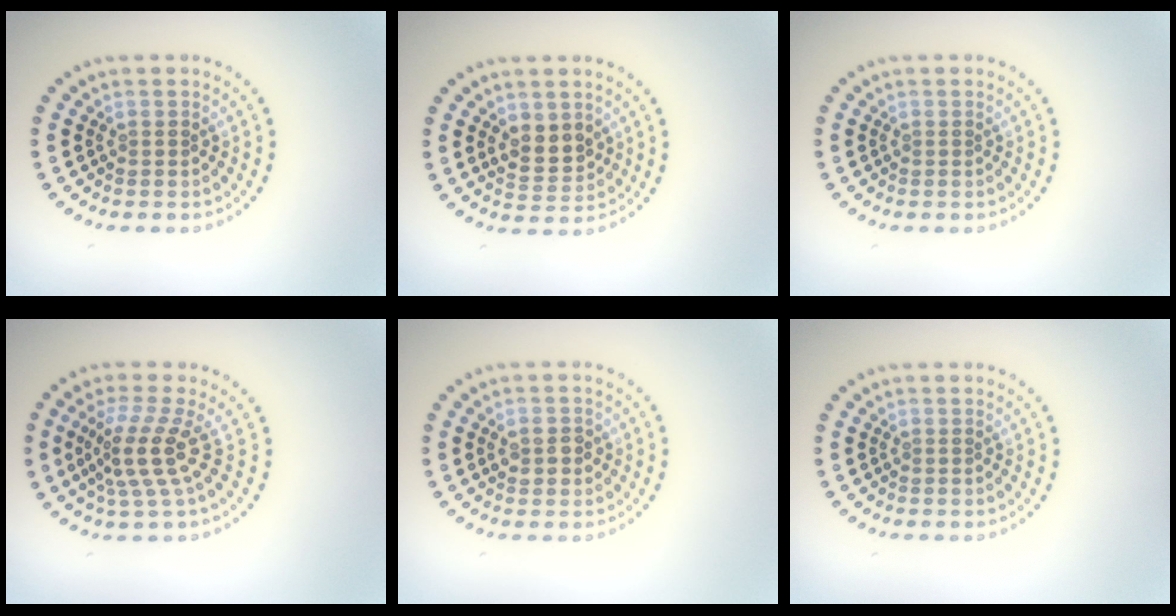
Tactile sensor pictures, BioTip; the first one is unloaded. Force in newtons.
{"total": 2.7, "press": 2.6, "slide": 0.8}
{"total": 0.0}
{"total": 3.9, "press": 2.8, "slide": 2.8}
{"total": 1.8, "press": 1.8, "slide": 0.1}
{"total": 0.0}